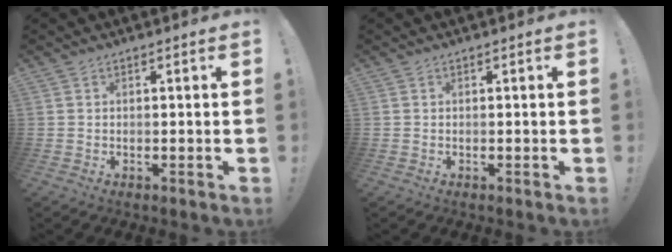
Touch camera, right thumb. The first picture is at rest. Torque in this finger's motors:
{"motor_torque": [0.00, 0.00, -0.04, 0.04, 0.01]}